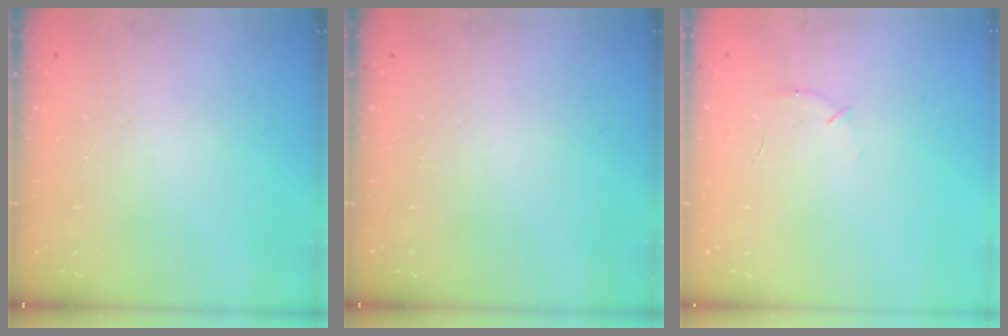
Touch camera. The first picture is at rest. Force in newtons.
{"total": 0.0}
{"total": 4.1, "press": 3.9, "slide": 1.2}